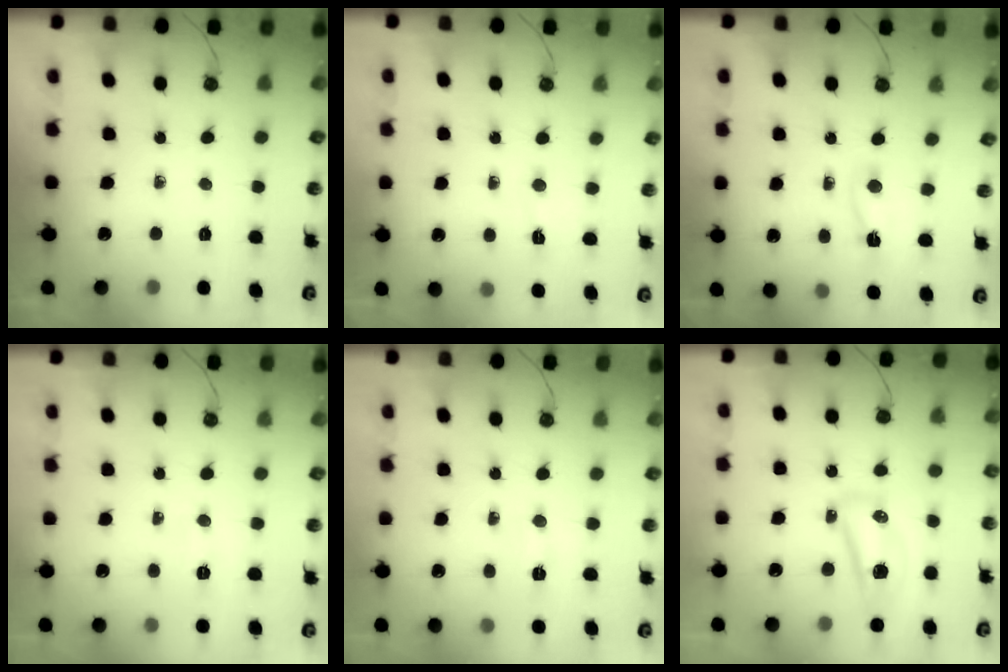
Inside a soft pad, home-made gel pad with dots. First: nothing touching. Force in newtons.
{"total": 2.5, "press": 2.5, "slide": 0.5}
{"total": 2.3, "press": 2.3, "slide": 0.4}
{"total": 4.4, "press": 4.3, "slide": 1.2}
{"total": 2.9, "press": 2.7, "slide": 1.0}
{"total": 8.2, "press": 8.2, "slide": 0.6}